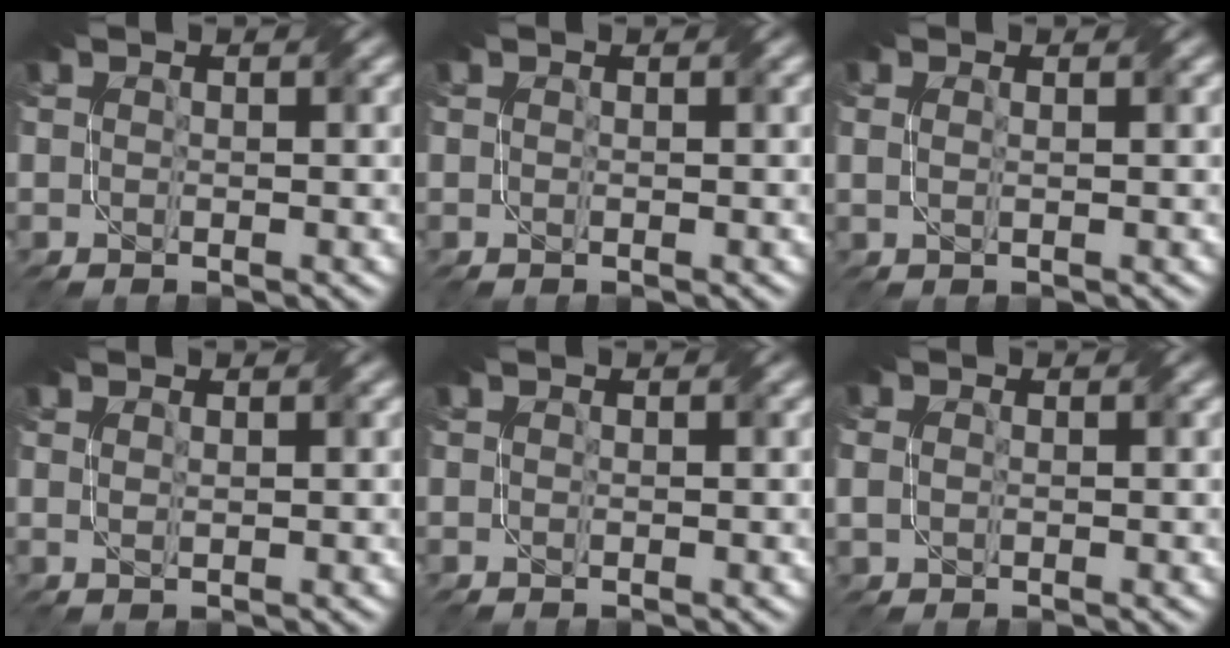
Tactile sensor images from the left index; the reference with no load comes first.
{"total": 0.0}
{"total": 1.2, "force": [0.8, 0.7, 0.6], "torque": [-0.004, 0.005, -0.003]}
{"total": 0.6, "force": [0.5, 0.1, 0.1], "torque": [-0.001, 0.002, 0.006]}
{"total": 0.0}
{"total": 1.5, "force": [0.5, 1.3, 0.5], "torque": [-0.020, 0.009, 0.011]}